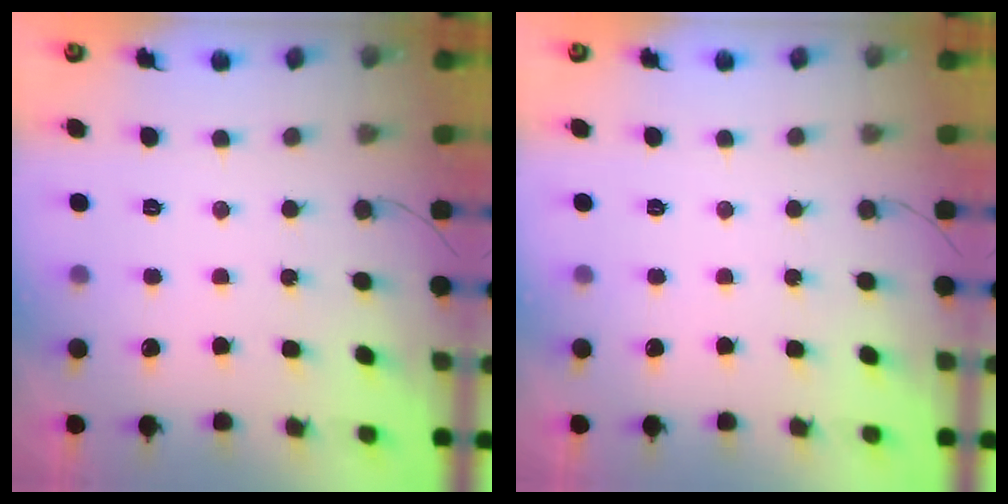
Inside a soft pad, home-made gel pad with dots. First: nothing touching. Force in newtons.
{"total": 0.0}